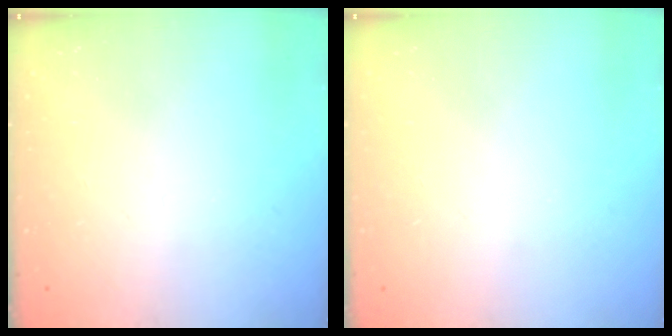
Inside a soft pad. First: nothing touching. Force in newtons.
{"total": 0.0}